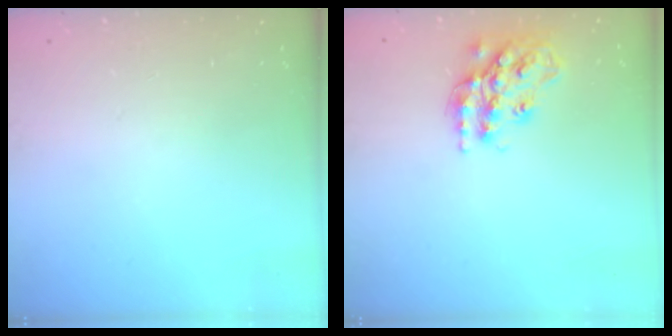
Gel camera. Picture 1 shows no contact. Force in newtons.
{"total": 17.5, "press": 17.5, "slide": 1.3}